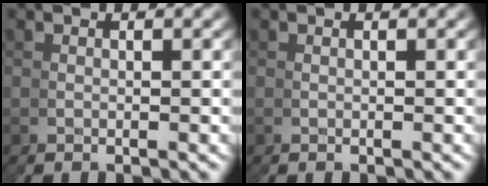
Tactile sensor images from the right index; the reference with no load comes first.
{"total": 0.0}